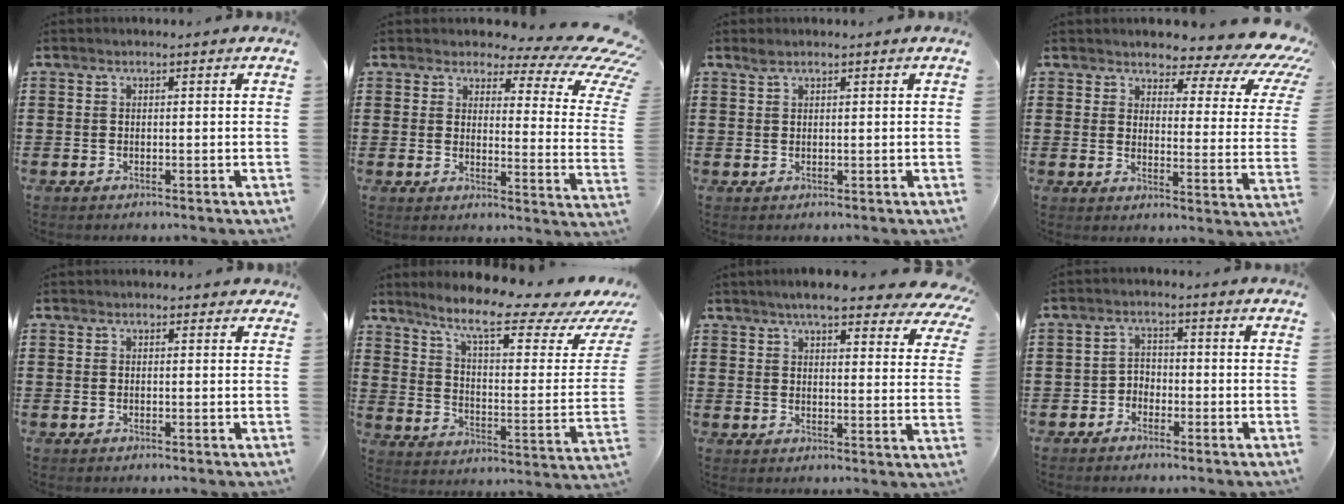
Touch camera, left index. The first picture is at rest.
{"total": 6.8, "force": [4.8, 2.0, 4.3], "torque": [-0.080, -0.030, 0.081]}
{"total": 0.8, "force": [0.6, 0.1, 0.5], "torque": [-0.012, 0.001, 0.011]}
{"total": 5.1, "force": [4.0, 1.8, 2.5], "torque": [-0.048, -0.032, 0.061]}
{"total": 0.8, "force": [0.5, 0.5, 0.3], "torque": [0.000, 0.002, 0.007]}
{"total": 11.4, "force": [8.2, 1.4, 7.7], "torque": [-0.154, -0.050, 0.133]}
{"total": 6.7, "force": [5.8, 1.0, 3.2], "torque": [-0.065, -0.019, 0.100]}
{"total": 2.3, "force": [-1.9, 1.4, 0.3], "torque": [-0.013, 0.005, -0.043]}